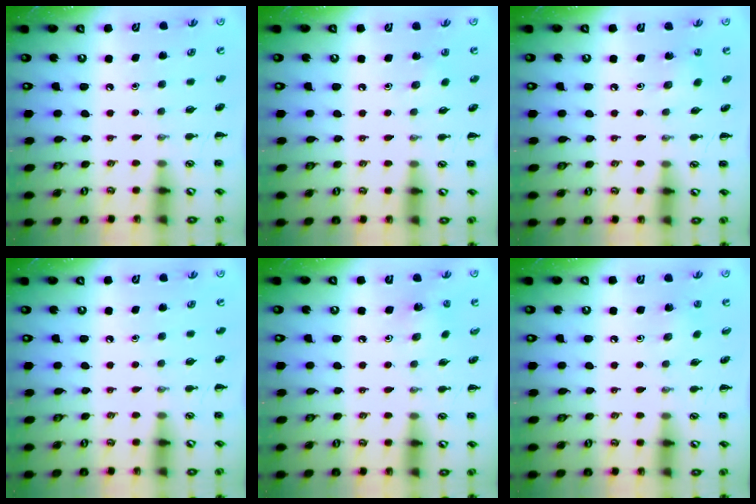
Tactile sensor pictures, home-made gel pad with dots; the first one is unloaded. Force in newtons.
{"total": 3.2, "press": 3.0, "slide": 1.0}
{"total": 2.0, "press": 1.9, "slide": 0.6}
{"total": 0.0}
{"total": 2.9, "press": 2.7, "slide": 0.9}
{"total": 5.2, "press": 5.0, "slide": 1.5}